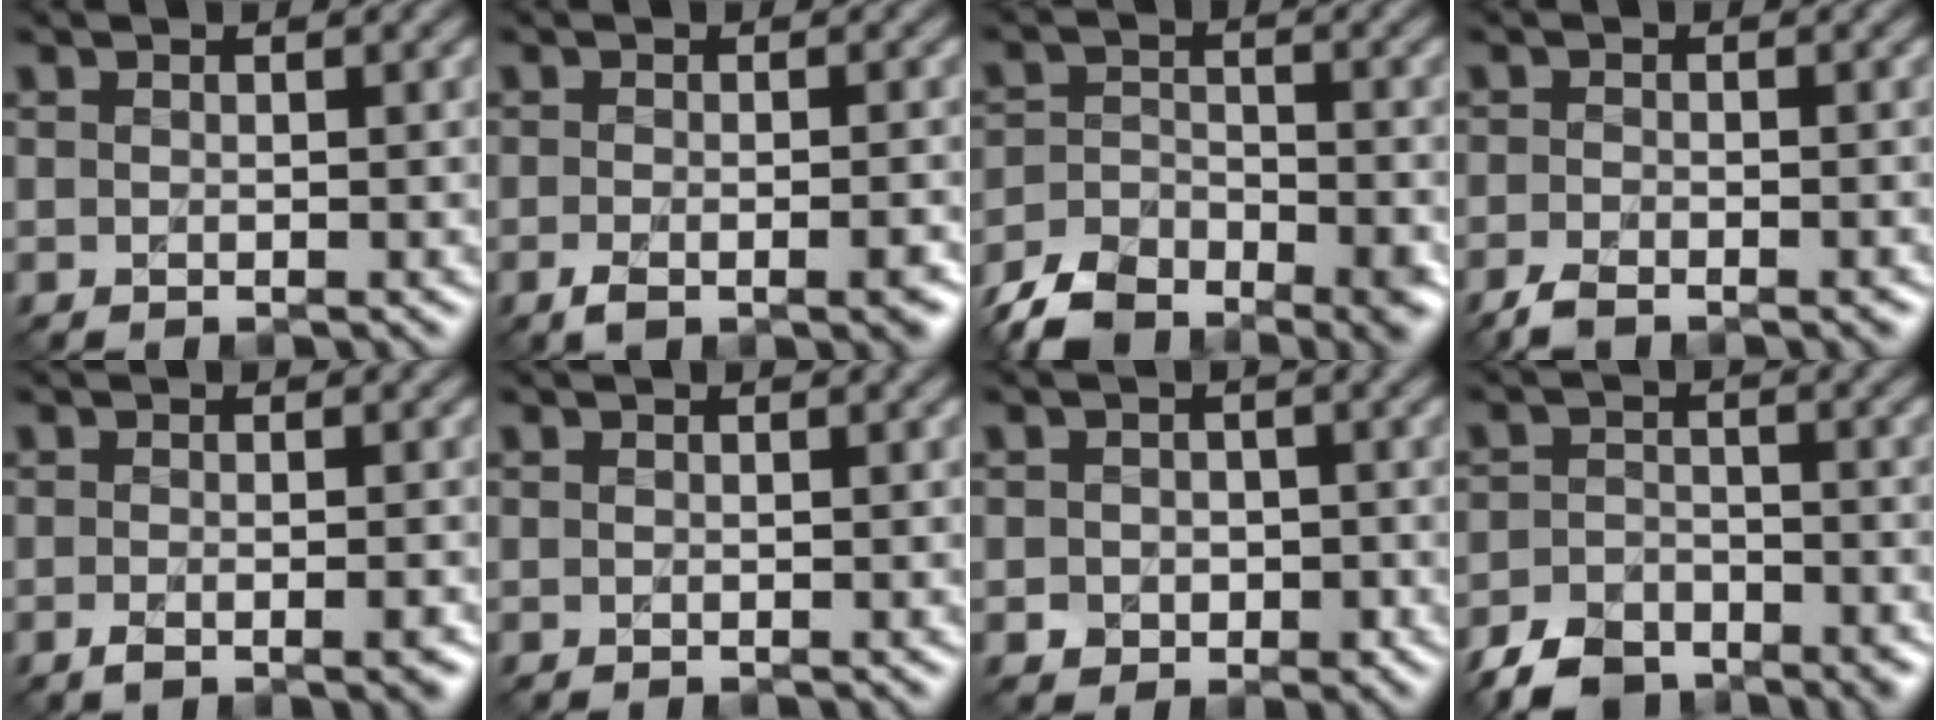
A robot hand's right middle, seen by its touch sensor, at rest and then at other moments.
{"total": 3.5, "force": [-1.8, 1.1, 2.8], "torque": [-0.048, -0.007, -0.031]}
{"total": 8.4, "force": [-6.9, 3.4, 3.3], "torque": [-0.053, -0.021, -0.117]}
{"total": 3.0, "force": [-2.3, 0.9, 1.7], "torque": [-0.029, -0.004, -0.045]}
{"total": 2.7, "force": [-1.3, 0.8, 2.2], "torque": [-0.035, -0.002, -0.023]}
{"total": 0.0}
{"total": 2.0, "force": [-0.5, 1.8, 0.9], "torque": [-0.006, -0.006, -0.009]}
{"total": 5.8, "force": [-4.6, 2.9, 2.1], "torque": [-0.033, -0.015, -0.078]}